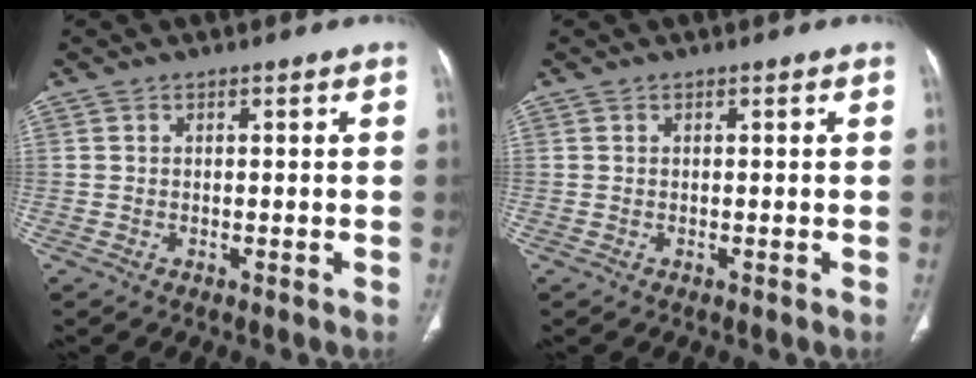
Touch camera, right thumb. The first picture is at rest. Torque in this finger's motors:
{"motor_torque": [0.00, 0.00, 0.00, 0.00, 0.02]}